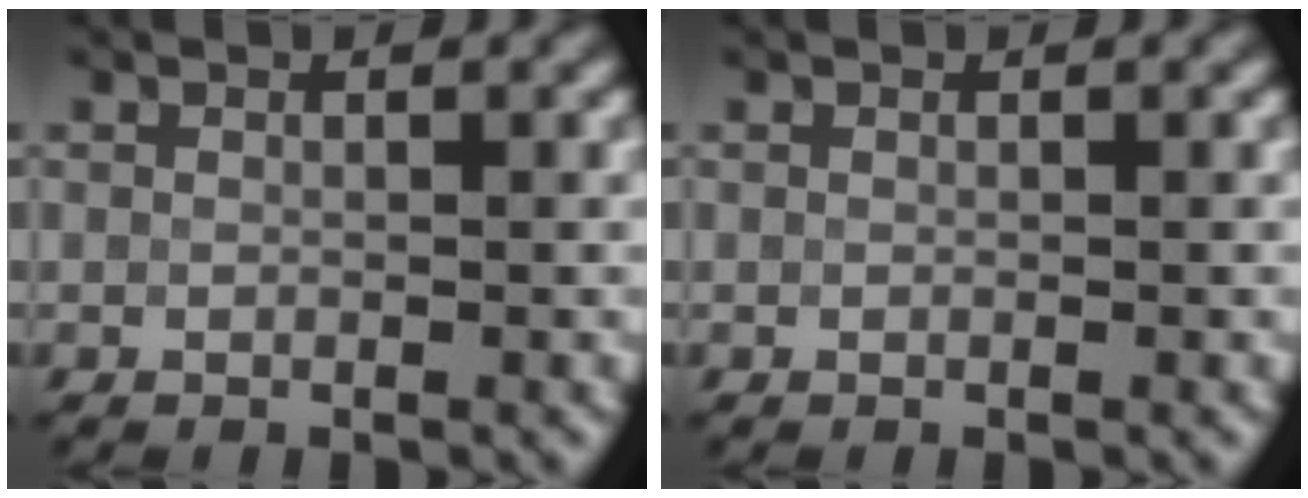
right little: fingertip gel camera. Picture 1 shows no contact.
{"total": 0.0}